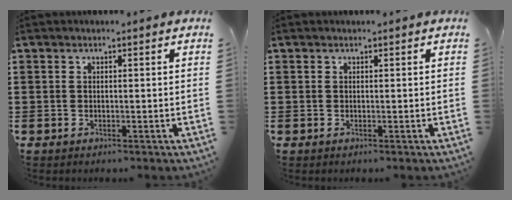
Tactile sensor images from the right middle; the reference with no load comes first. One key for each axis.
{"total": 0.0}